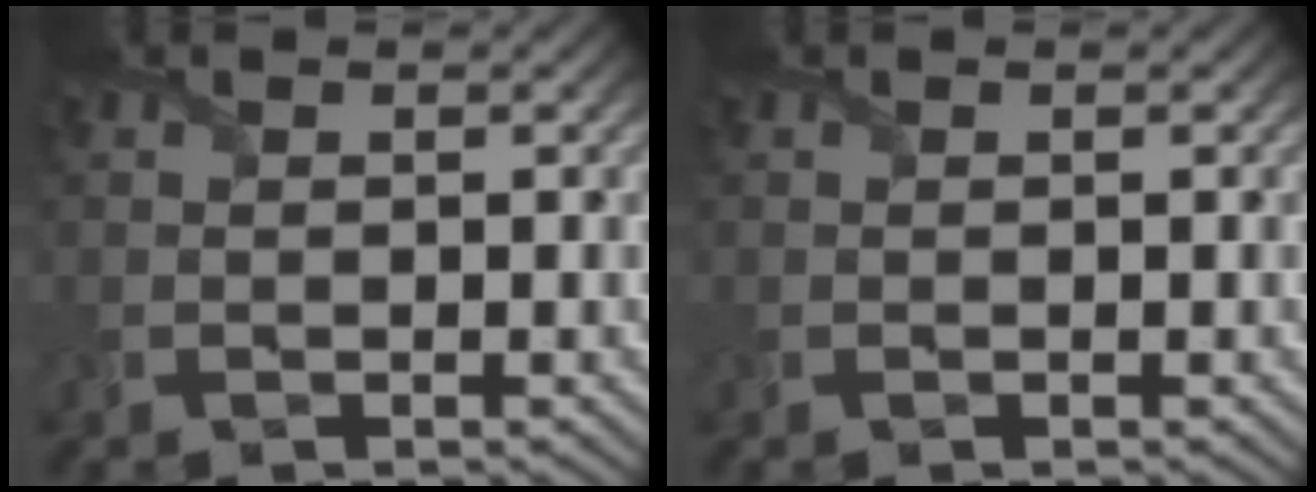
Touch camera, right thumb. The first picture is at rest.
{"total": 0.0}